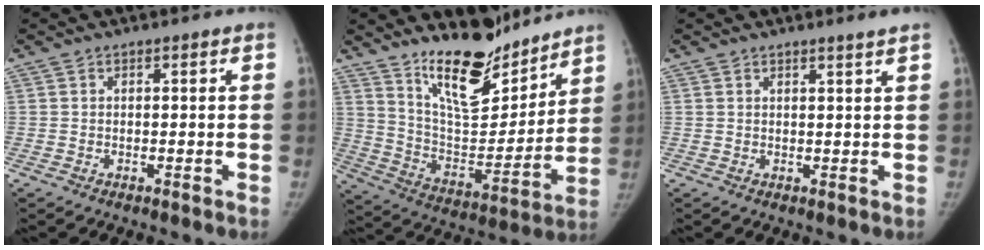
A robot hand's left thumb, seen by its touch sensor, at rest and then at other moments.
{"total": 16.7, "force": [13.5, 5.8, 7.9], "torque": [-0.081, -0.107, 0.236]}
{"total": 1.6, "force": [1.3, -0.6, 0.8], "torque": [-0.008, -0.012, 0.019]}